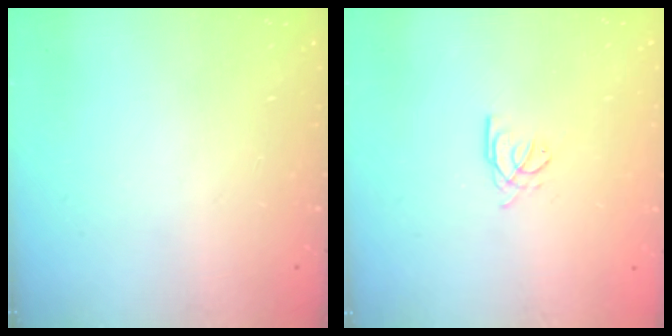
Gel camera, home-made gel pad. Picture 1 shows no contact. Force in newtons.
{"total": 2.4, "press": 2.4, "slide": 0.1}